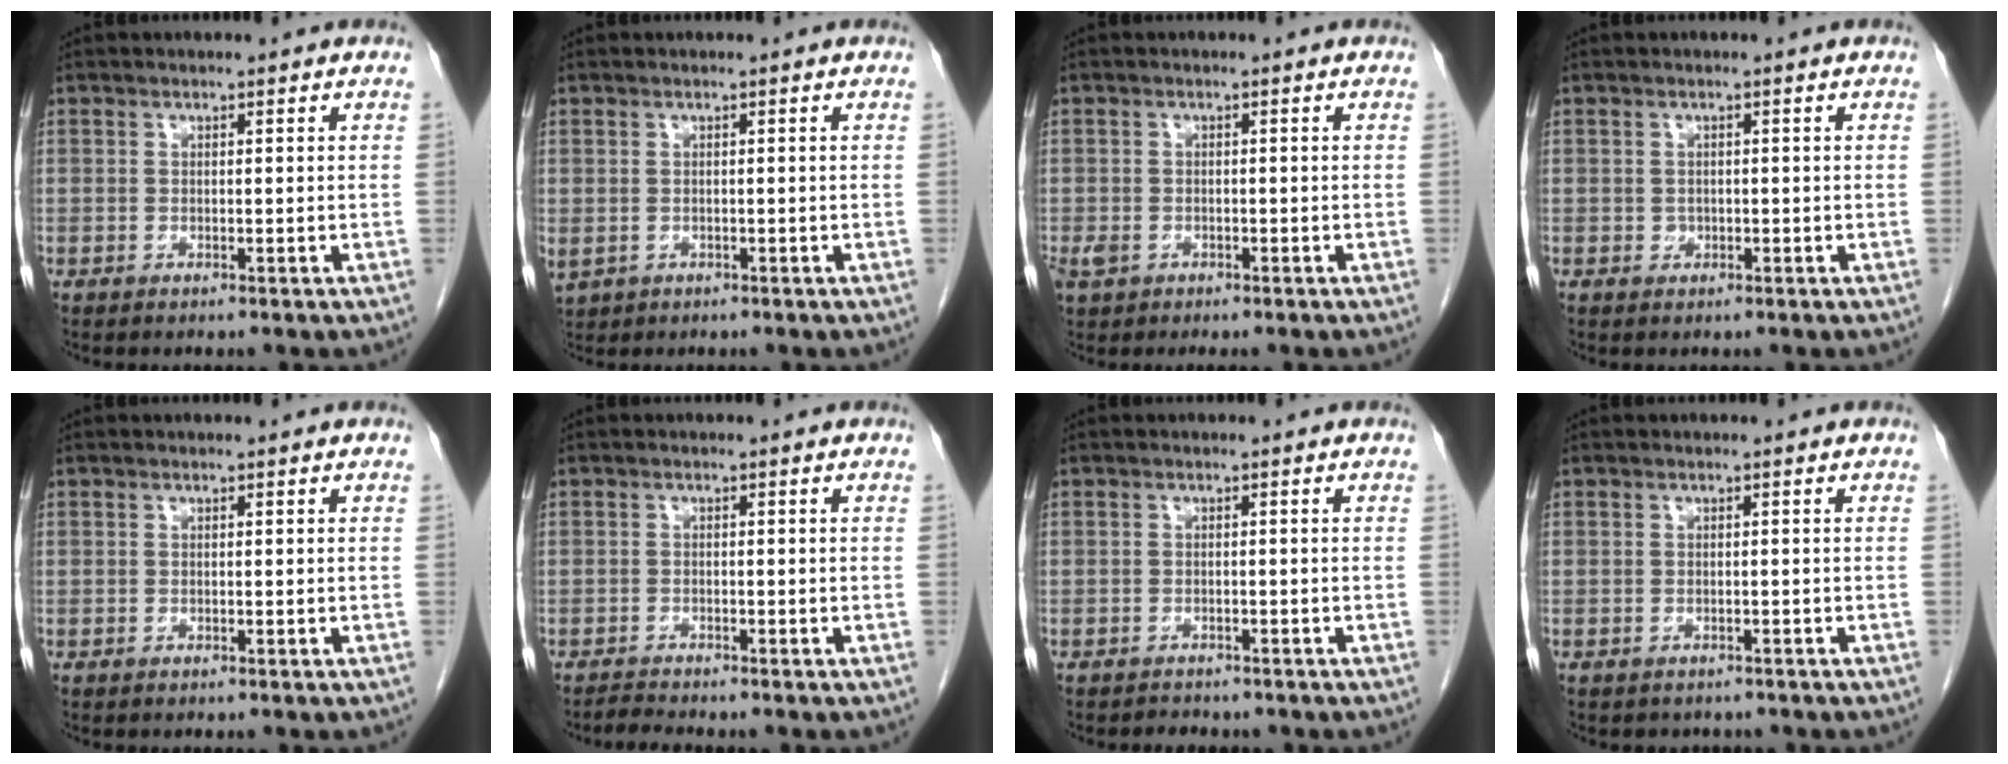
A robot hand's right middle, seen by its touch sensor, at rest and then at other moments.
{"total": 2.6, "force": [-0.7, 2.1, 1.4], "torque": [-0.037, -0.006, 0.001]}
{"total": 1.8, "force": [-0.8, 1.2, 1.0], "torque": [-0.024, 0.001, -0.010]}
{"total": 0.8, "force": [-0.1, 0.7, 0.2], "torque": [-0.003, 0.002, -0.001]}
{"total": 0.0}
{"total": 1.4, "force": [-1.3, -0.5, 0.1], "torque": [-0.012, -0.011, -0.025]}
{"total": 2.1, "force": [-1.9, 0.8, 0.3], "torque": [-0.012, -0.003, -0.025]}
{"total": 2.2, "force": [-2.0, 1.1, 0.2], "torque": [-0.009, -0.001, -0.025]}